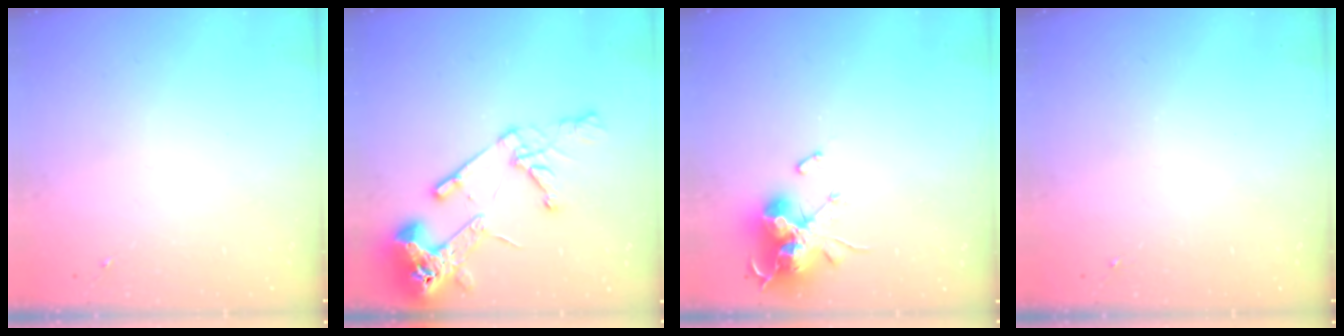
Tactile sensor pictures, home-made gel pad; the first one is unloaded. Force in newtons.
{"total": 16.6, "press": 16.5, "slide": 2.0}
{"total": 16.7, "press": 16.7, "slide": 0.1}
{"total": 0.0}